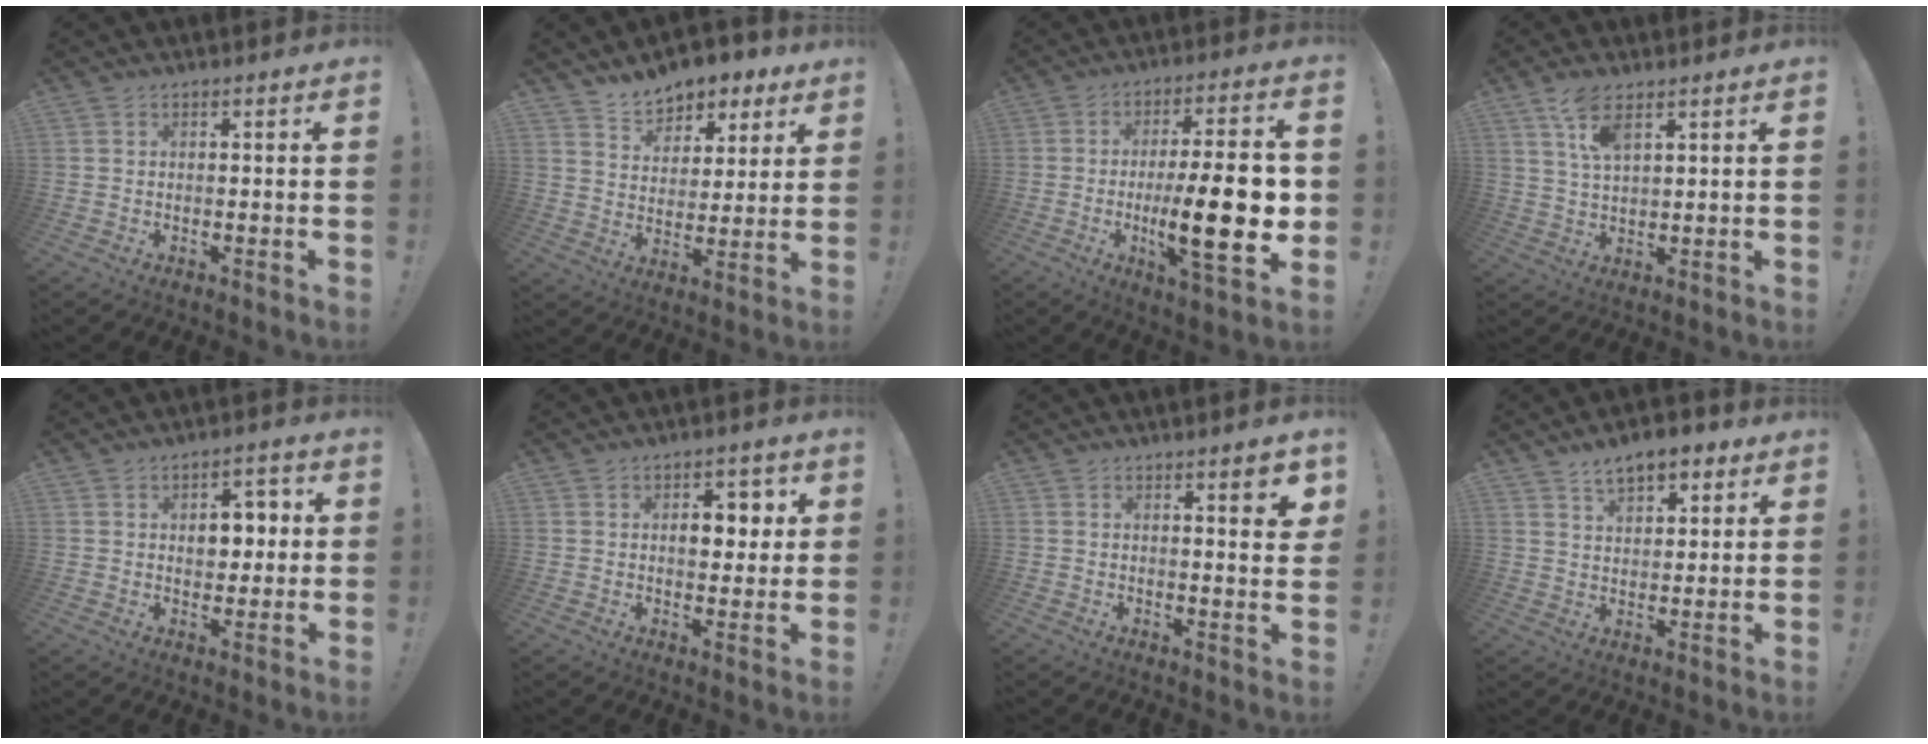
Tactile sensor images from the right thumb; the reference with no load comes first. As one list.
[{"total": 9.6, "force": [7.9, 4.9, 2.2], "torque": [-0.039, -0.059, 0.150]}, {"total": 20.7, "force": [-2.7, 4.8, 19.9], "torque": [-0.311, -0.009, -0.040]}, {"total": 7.1, "force": [4.3, 2.5, 5.0], "torque": [-0.098, -0.013, 0.079]}, {"total": 7.2, "force": [0.9, 5.3, 4.8], "torque": [-0.061, 0.004, 0.012]}, {"total": 6.5, "force": [1.7, 4.4, 4.5], "torque": [-0.051, -0.006, 0.022]}, {"total": 4.6, "force": [2.5, 0.4, 3.8], "torque": [-0.036, -0.023, 0.034]}, {"total": 8.8, "force": [5.7, 4.7, 4.8], "torque": [-0.064, -0.022, 0.101]}]